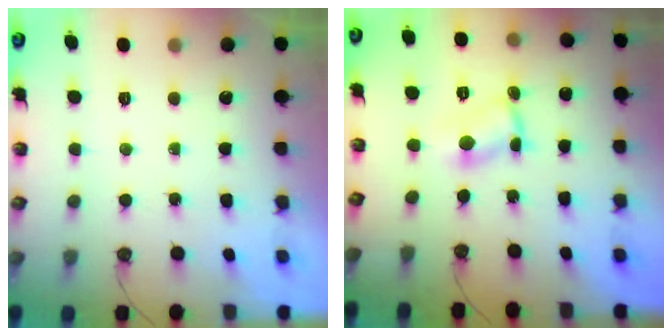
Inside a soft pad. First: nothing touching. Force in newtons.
{"total": 2.4, "press": 2.4, "slide": 0.1}